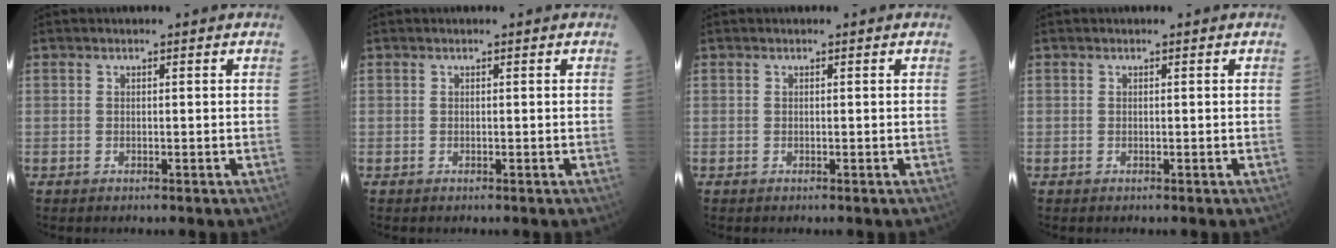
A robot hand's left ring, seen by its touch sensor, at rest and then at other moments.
{"total": 0.0}
{"total": 0.0}
{"total": 0.0}